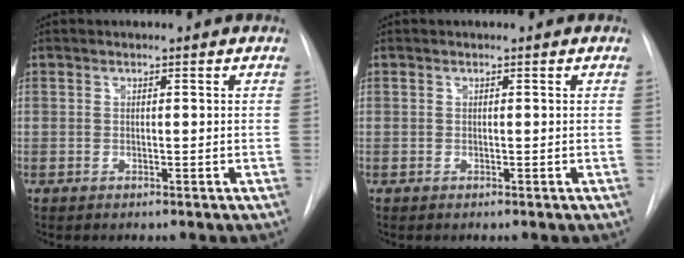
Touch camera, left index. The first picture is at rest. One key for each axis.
{"total": 0.0}